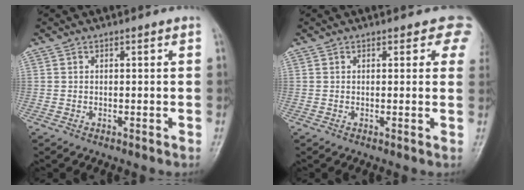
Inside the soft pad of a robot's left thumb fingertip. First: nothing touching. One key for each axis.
{"total": 4.1, "fx": 2.8, "fy": 2.4, "fz": 1.9, "tx": 0.016, "ty": -0.007, "tz": 0.014}